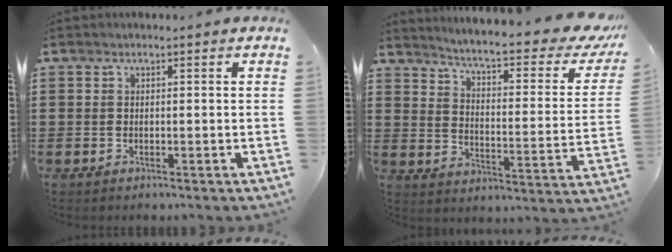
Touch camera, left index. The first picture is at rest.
{"total": 5.5, "force": [4.5, -0.2, 3.1], "torque": [-0.072, -0.041, 0.065]}